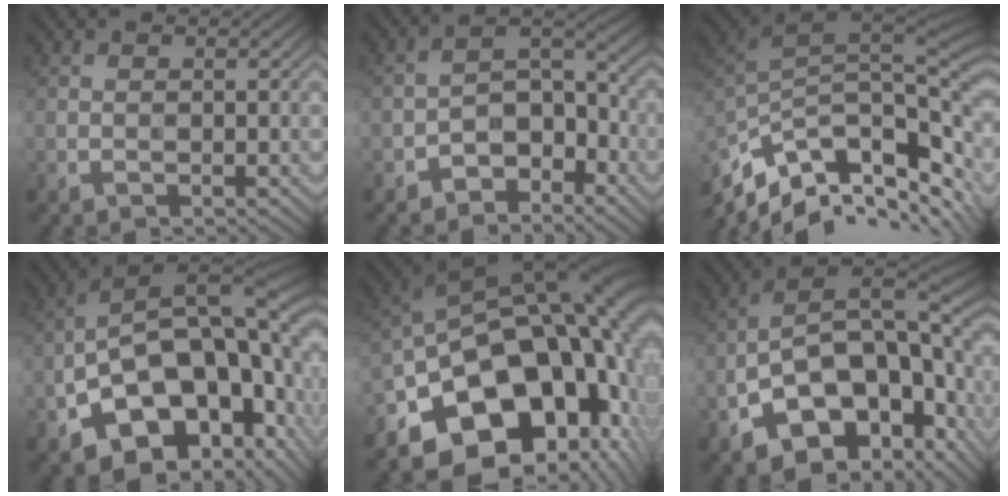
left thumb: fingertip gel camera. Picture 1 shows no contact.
{"total": 6.1, "force": [-4.3, 3.1, 2.9], "torque": [-0.033, 0.013, -0.092]}
{"total": 13.1, "force": [-7.1, 5.0, 9.8], "torque": [-0.212, -0.006, -0.111]}
{"total": 20.9, "force": [-3.7, 12.0, 16.8], "torque": [-0.279, -0.038, -0.034]}
{"total": 19.8, "force": [-6.5, 12.0, 14.3], "torque": [-0.224, -0.031, -0.089]}
{"total": 18.5, "force": [-5.7, 10.4, 14.2], "torque": [-0.240, -0.025, -0.081]}